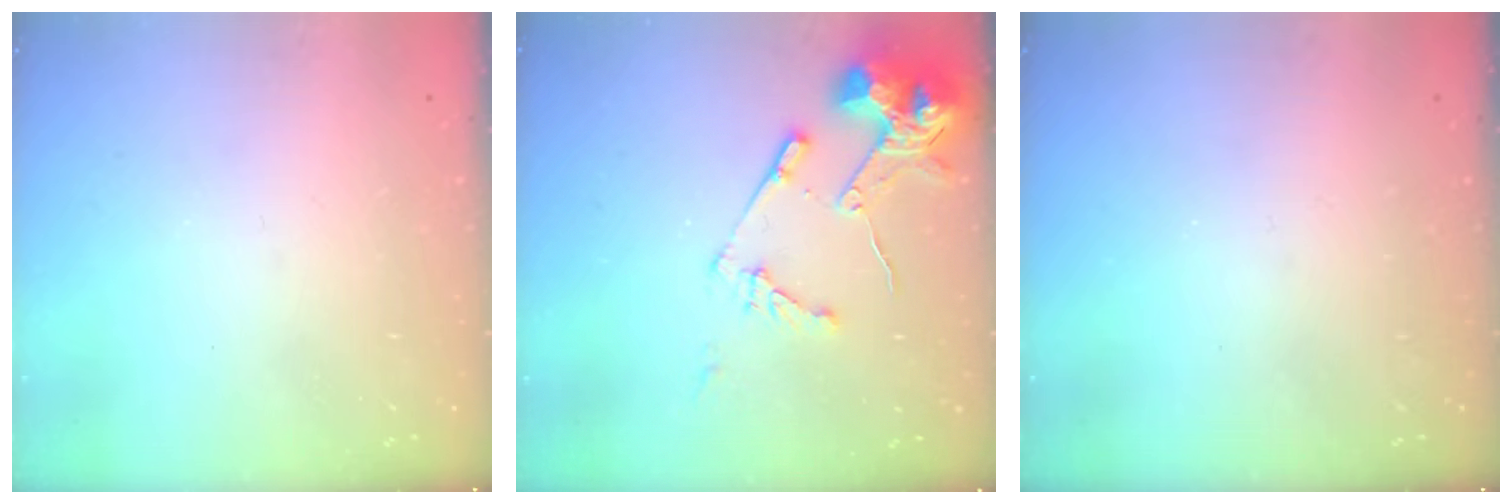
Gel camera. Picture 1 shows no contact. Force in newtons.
{"total": 13.4, "press": 13.3, "slide": 1.4}
{"total": 0.0}